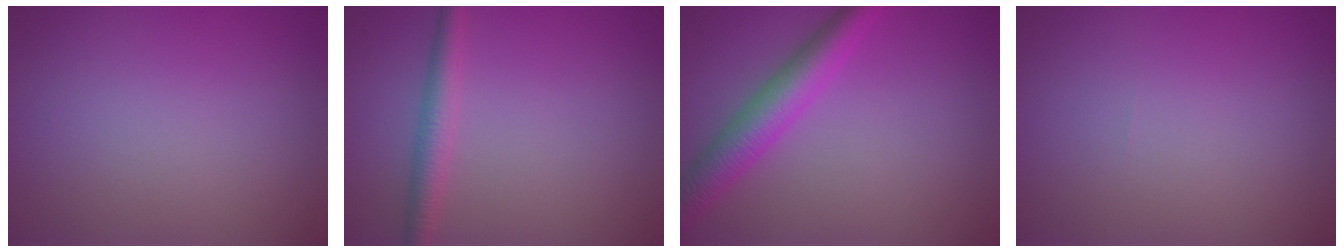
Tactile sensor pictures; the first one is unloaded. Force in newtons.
{"total": 2.4, "press": 2.4, "slide": 0.0}
{"total": 4.4, "press": 4.4, "slide": 0.1}
{"total": 0.0}